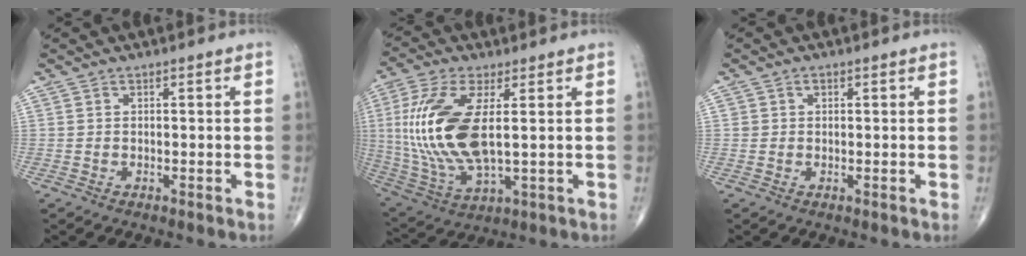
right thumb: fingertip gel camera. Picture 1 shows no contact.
{"total": 18.0, "force": [1.9, 7.4, 16.4], "torque": [-0.368, -0.014, 0.045]}
{"total": 0.8, "force": [0.3, 0.7, 0.3], "torque": [0.004, 0.001, 0.004]}